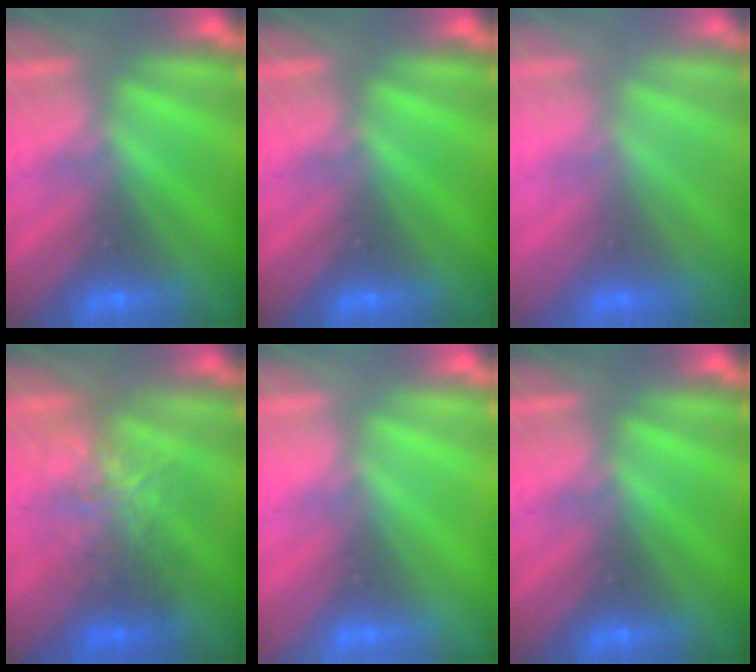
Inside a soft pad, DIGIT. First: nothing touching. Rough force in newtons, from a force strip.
{"total": 0.0}
{"total": 2.9}
{"total": 2.4}
{"total": 3.0}
{"total": 0.0}